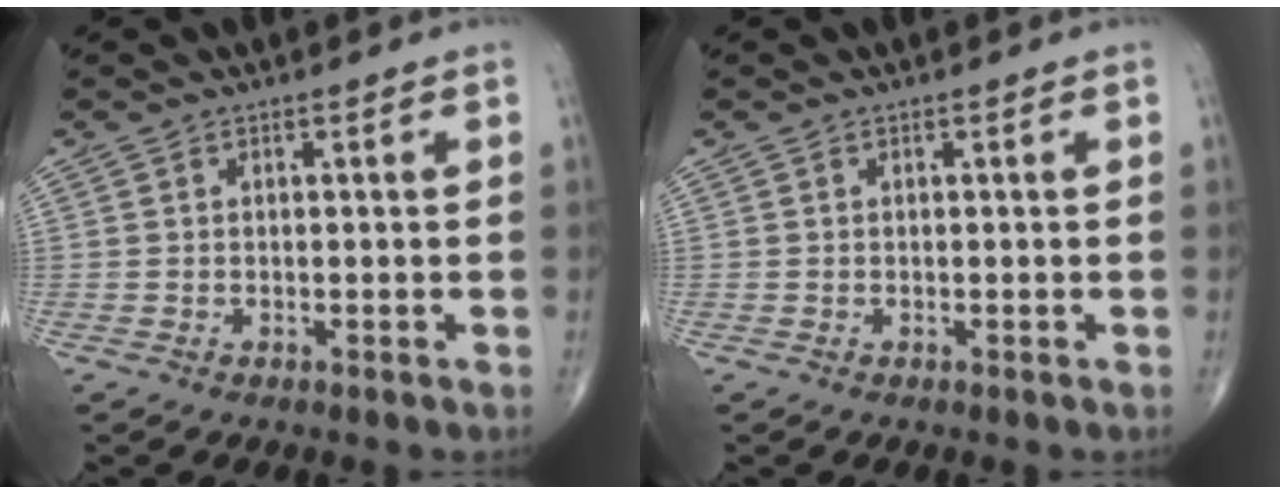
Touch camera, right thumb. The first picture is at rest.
{"total": 0.0}